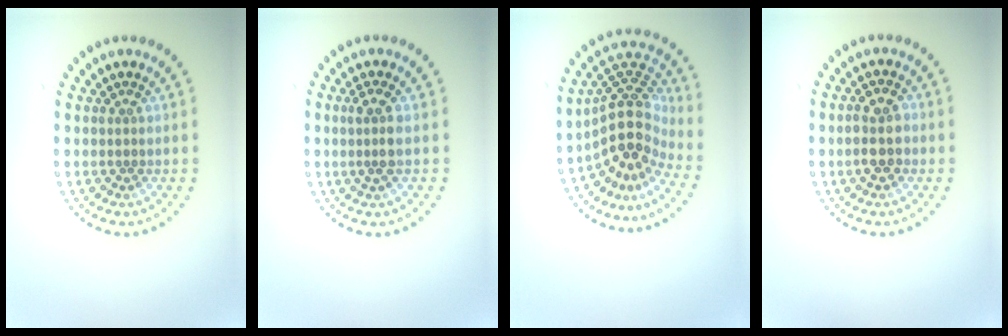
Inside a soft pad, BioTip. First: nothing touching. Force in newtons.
{"total": 1.8, "press": 1.5, "slide": 1.0}
{"total": 5.2, "press": 4.1, "slide": 3.2}
{"total": 2.7, "press": 2.6, "slide": 0.7}